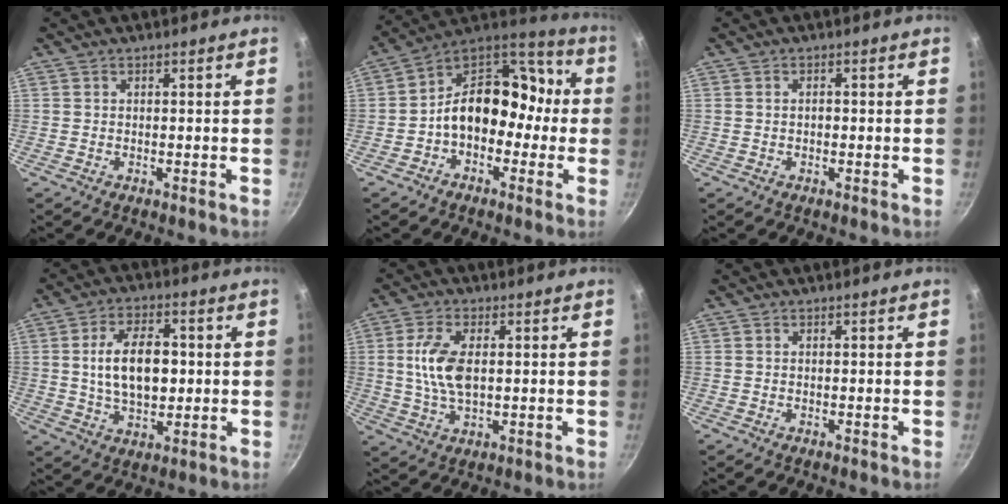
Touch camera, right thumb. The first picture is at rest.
{"total": 16.4, "force": [-2.0, 12.1, 10.8], "torque": [-0.114, 0.071, -0.050]}
{"total": 0.8, "force": [-0.2, 0.5, 0.6], "torque": [-0.008, 0.003, -0.003]}
{"total": 12.3, "force": [0.8, 7.1, 10.0], "torque": [-0.150, 0.007, 0.016]}
{"total": 8.9, "force": [0.9, 4.4, 7.6], "torque": [-0.150, 0.001, 0.018]}
{"total": 0.0}